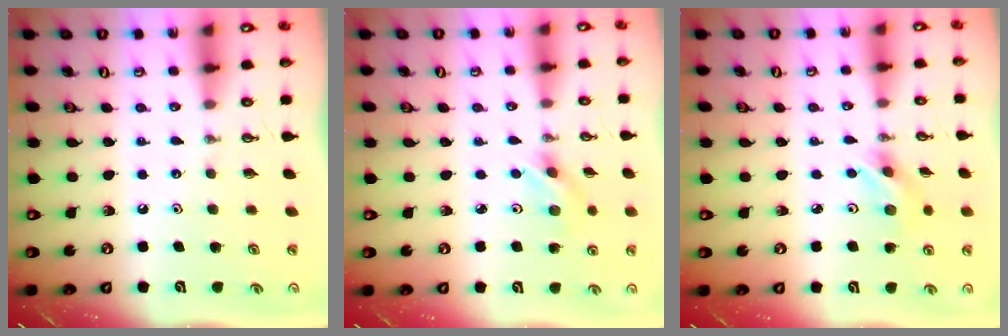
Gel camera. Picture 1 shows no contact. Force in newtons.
{"total": 2.7, "press": 2.7, "slide": 0.3}
{"total": 4.6, "press": 4.5, "slide": 0.3}